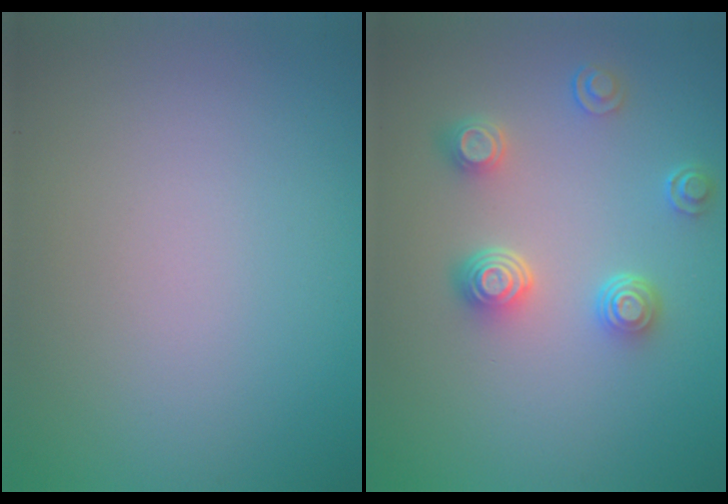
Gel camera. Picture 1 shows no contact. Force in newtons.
{"total": 3.8, "press": 3.0, "slide": 2.4}